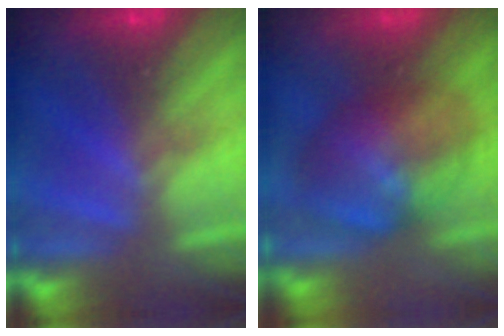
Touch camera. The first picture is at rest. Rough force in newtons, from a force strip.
{"total": 8.0}